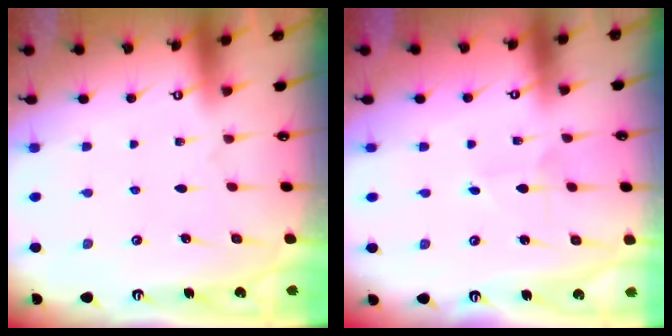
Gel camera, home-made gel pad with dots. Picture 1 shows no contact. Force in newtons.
{"total": 1.2, "press": 1.2, "slide": 0.1}